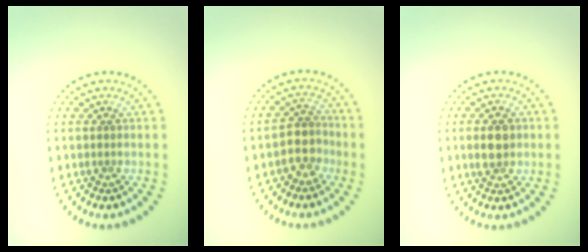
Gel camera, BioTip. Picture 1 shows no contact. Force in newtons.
{"total": 2.6, "press": 2.2, "slide": 1.3}
{"total": 2.7, "press": 2.7, "slide": 0.2}